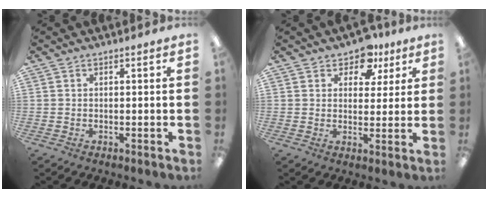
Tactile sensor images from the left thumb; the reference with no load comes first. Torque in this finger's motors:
{"motor_torque": [-0.17, -0.03, -0.27, -0.27, -0.01]}